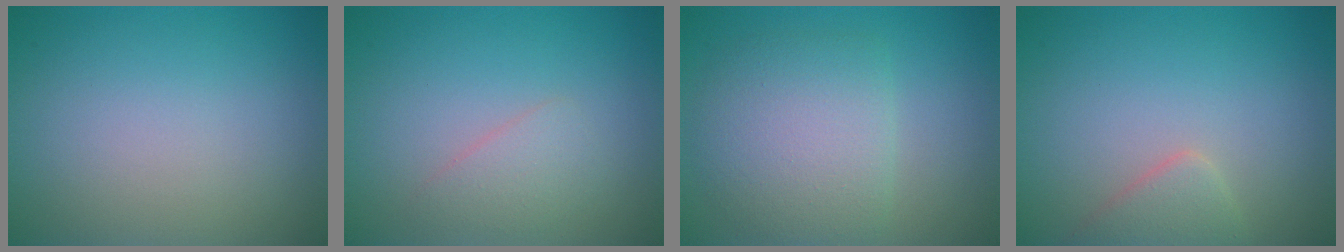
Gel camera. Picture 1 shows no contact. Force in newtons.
{"total": 1.7, "press": 1.7, "slide": 0.1}
{"total": 5.2, "press": 5.2, "slide": 0.1}
{"total": 2.1, "press": 2.1, "slide": 0.2}